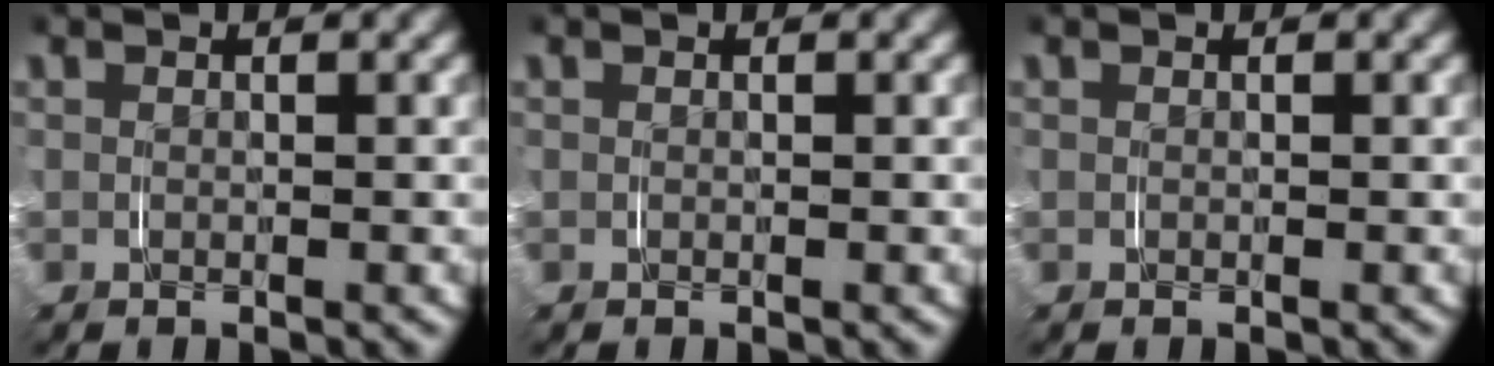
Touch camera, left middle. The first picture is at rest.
{"total": 0.0}
{"total": 0.0}